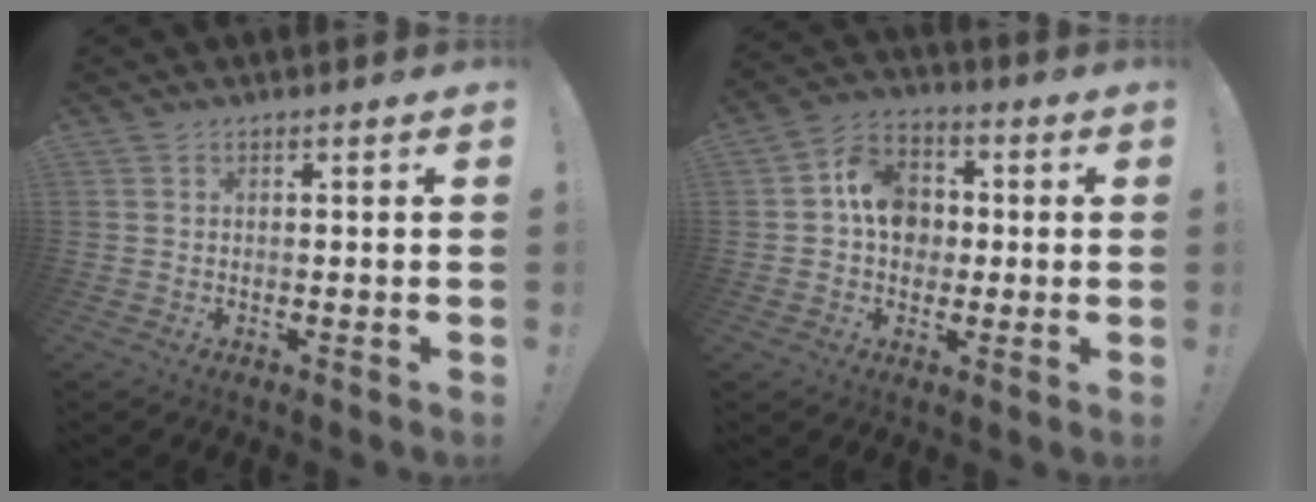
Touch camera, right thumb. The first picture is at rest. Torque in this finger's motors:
{"motor_torque": [0.17, 0.24, 0.59, 0.13, 0.06]}